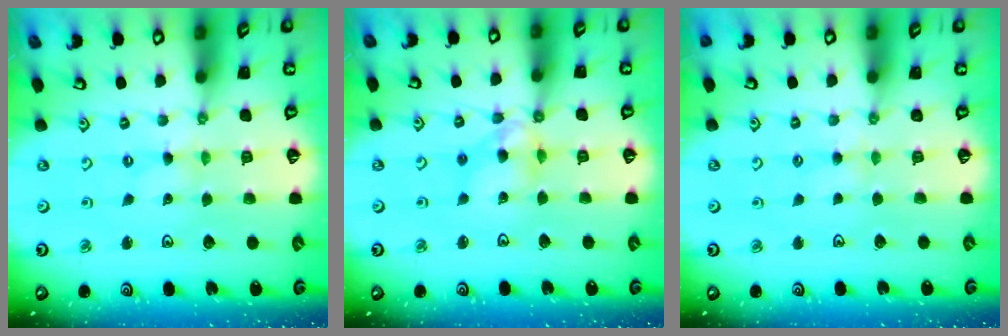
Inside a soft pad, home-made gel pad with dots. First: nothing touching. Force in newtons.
{"total": 8.5, "press": 8.5, "slide": 0.7}
{"total": 2.6, "press": 2.5, "slide": 0.5}